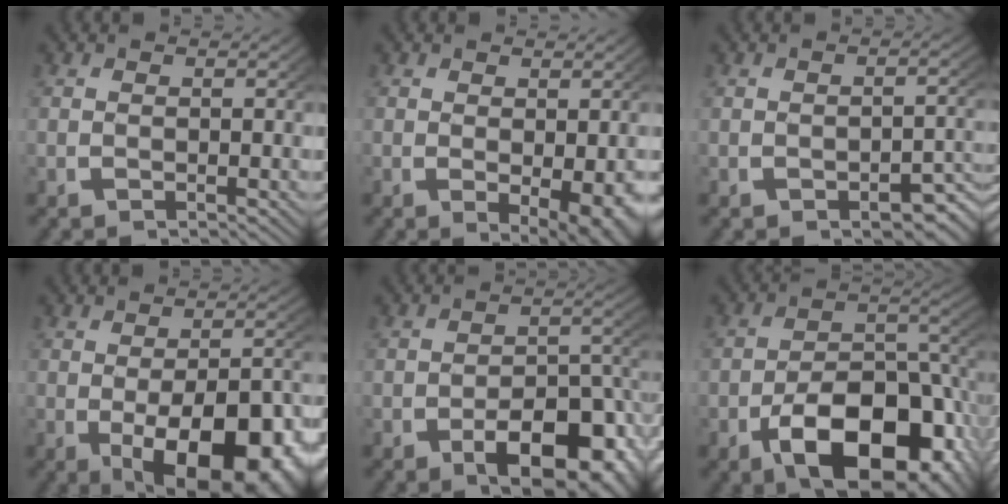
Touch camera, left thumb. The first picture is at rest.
{"total": 3.9, "force": [-0.3, 1.8, 3.5], "torque": [-0.052, -0.024, 0.012]}
{"total": 3.2, "force": [-1.5, 1.6, 2.3], "torque": [-0.026, -0.012, -0.017]}
{"total": 13.3, "force": [-3.9, 7.4, 10.4], "torque": [-0.161, -0.054, -0.026]}
{"total": 8.8, "force": [-3.2, 4.7, 6.7], "torque": [-0.093, -0.032, -0.033]}
{"total": 14.5, "force": [-4.8, 8.6, 10.7], "torque": [-0.177, -0.051, -0.050]}